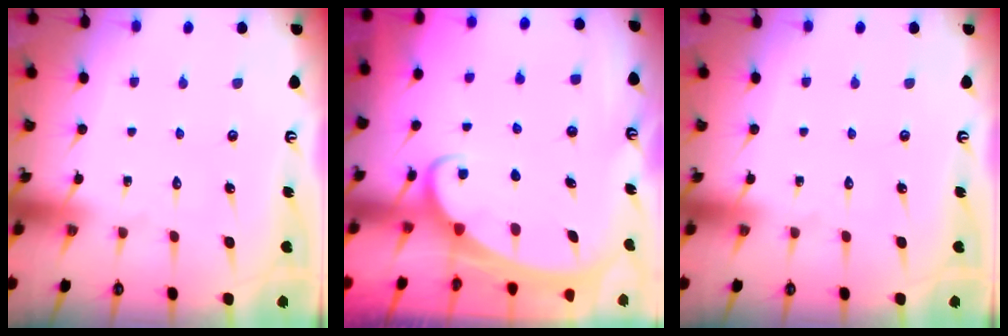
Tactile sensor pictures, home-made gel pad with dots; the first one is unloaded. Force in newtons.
{"total": 2.2, "press": 2.2, "slide": 0.3}
{"total": 0.0}